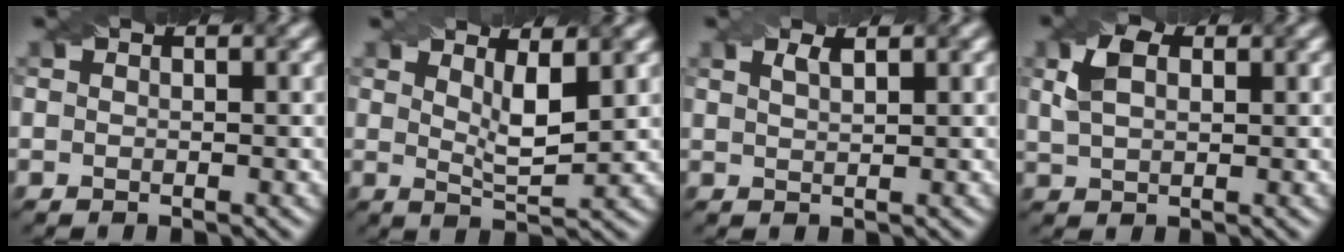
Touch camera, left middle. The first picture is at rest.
{"total": 3.3, "force": [1.5, 0.8, 2.8], "torque": [-0.048, -0.011, 0.025]}
{"total": 1.4, "force": [0.9, 0.4, 1.0], "torque": [-0.014, 0.002, 0.015]}
{"total": 3.5, "force": [1.3, 2.2, 2.4], "torque": [-0.058, 0.006, 0.024]}